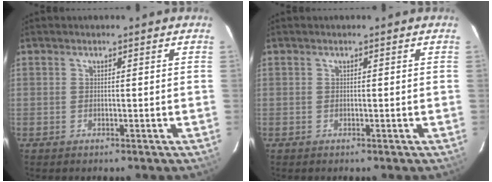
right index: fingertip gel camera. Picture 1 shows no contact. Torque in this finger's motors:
{"motor_torque": [0.02, -0.06, 0.04, 0.01]}